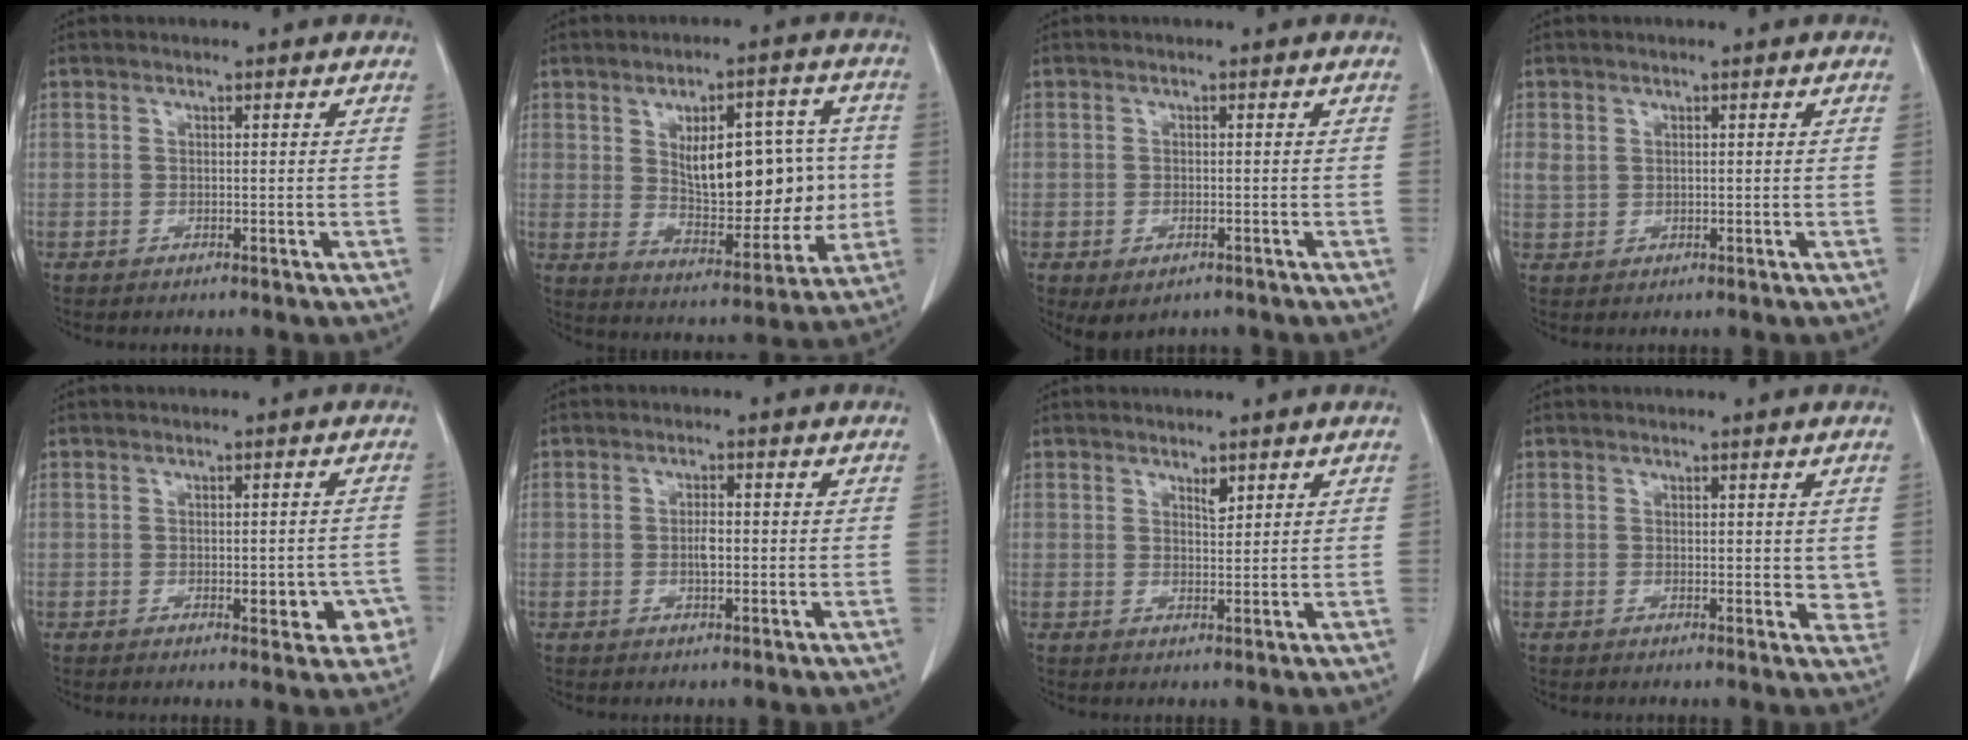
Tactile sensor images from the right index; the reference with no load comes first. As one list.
[{"total": 15.2, "force": [1.5, 6.8, 13.5], "torque": [-0.203, 0.015, 0.036]}, {"total": 3.2, "force": [-1.7, 1.8, 1.9], "torque": [-0.033, -0.005, -0.015]}, {"total": 1.9, "force": [0.4, 1.6, 1.0], "torque": [-0.025, 0.009, 0.014]}, {"total": 5.5, "force": [-1.9, 2.3, 4.6], "torque": [-0.043, 0.007, -0.019]}, {"total": 2.3, "force": [-0.3, 0.8, 2.1], "torque": [-0.041, 0.003, -0.003]}, {"total": 1.7, "force": [1.2, 0.6, 1.0], "torque": [-0.016, -0.006, 0.021]}, {"total": 2.9, "force": [0.8, 1.7, 2.2], "torque": [-0.014, -0.008, 0.008]}]